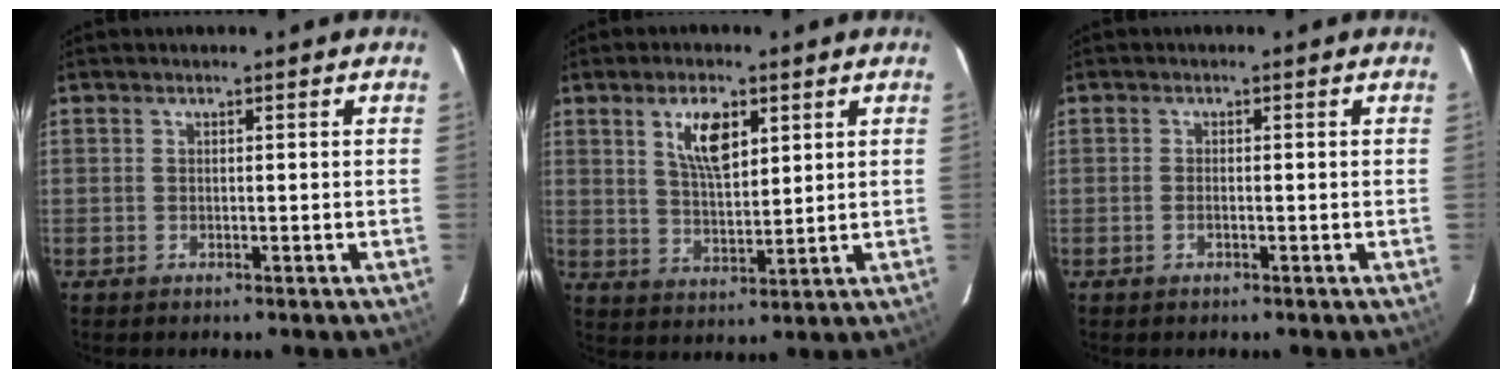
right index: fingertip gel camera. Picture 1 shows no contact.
{"total": 7.9, "force": [3.7, 3.4, 6.1], "torque": [-0.107, 0.005, 0.073]}
{"total": 1.0, "force": [-0.4, 0.4, 0.8], "torque": [-0.016, 0.000, -0.008]}